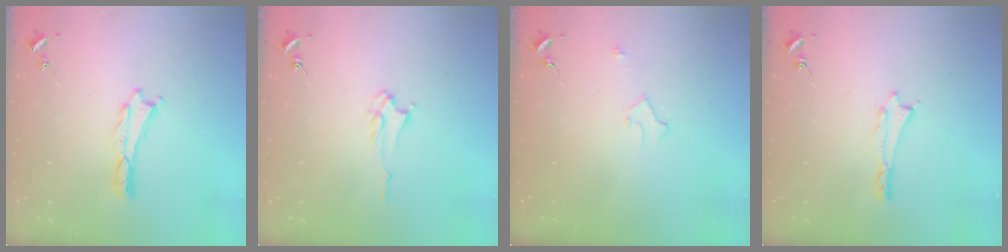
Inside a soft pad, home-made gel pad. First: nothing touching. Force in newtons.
{"total": 2.4, "press": 2.4, "slide": 0.3}
{"total": 2.2, "press": 2.2, "slide": 0.2}
{"total": 0.0}